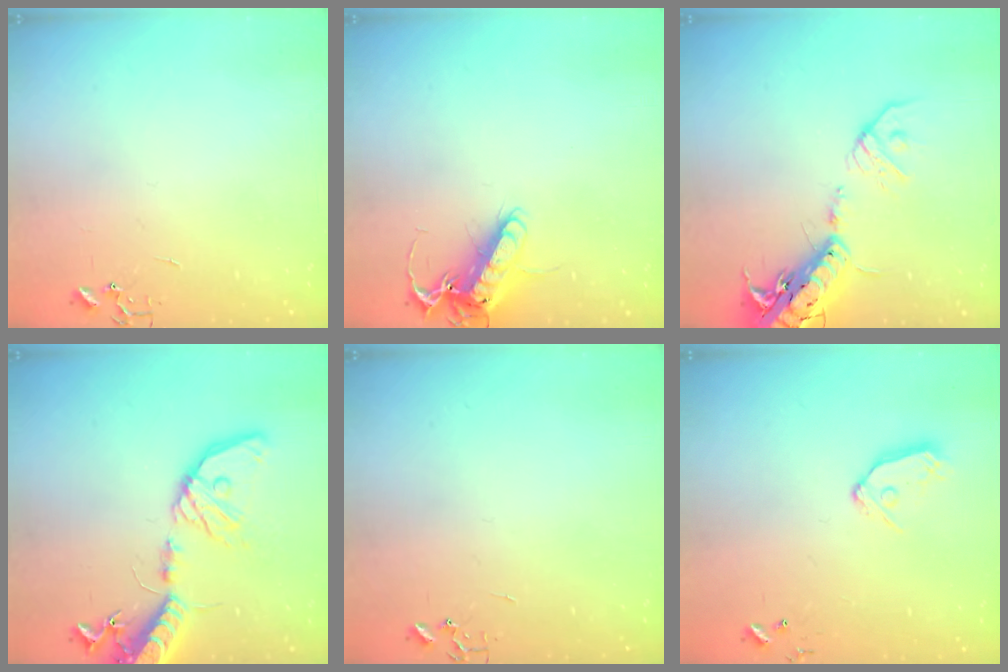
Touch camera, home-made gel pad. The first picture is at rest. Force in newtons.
{"total": 14.4, "press": 14.2, "slide": 2.2}
{"total": 18.7, "press": 18.3, "slide": 3.9}
{"total": 19.5, "press": 19.2, "slide": 3.6}
{"total": 0.0}
{"total": 9.2, "press": 9.1, "slide": 0.8}